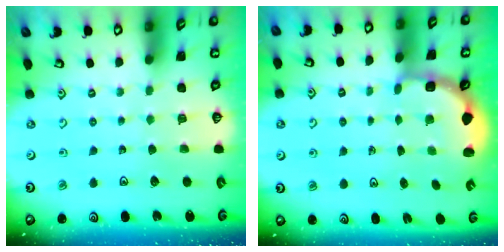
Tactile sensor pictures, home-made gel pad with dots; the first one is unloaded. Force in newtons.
{"total": 2.9, "press": 2.5, "slide": 1.4}